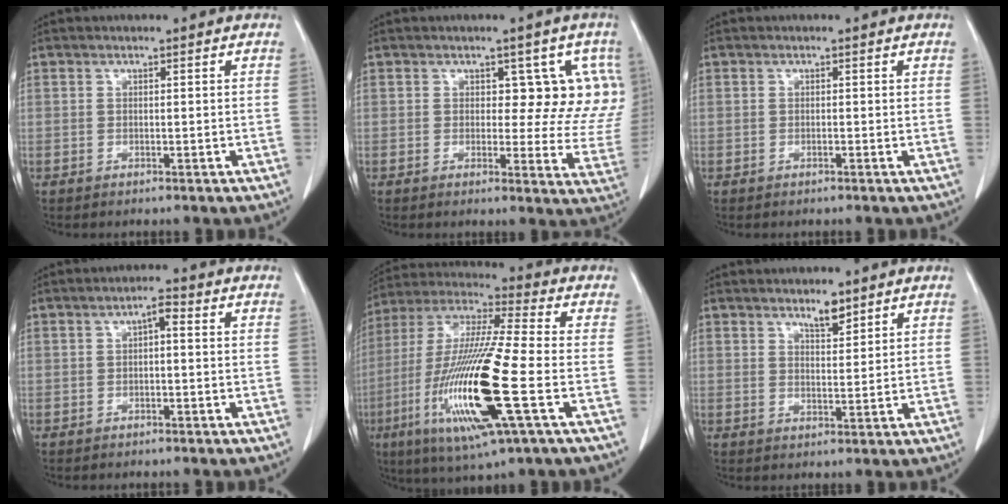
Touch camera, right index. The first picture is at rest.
{"total": 8.9, "force": [3.1, 5.1, 6.6], "torque": [-0.042, 0.003, 0.031]}
{"total": 0.0}
{"total": 2.2, "force": [0.2, 0.7, 2.0], "torque": [-0.034, 0.009, 0.003]}
{"total": 20.6, "force": [-5.8, 1.3, 19.8], "torque": [-0.428, -0.030, -0.111]}
{"total": 2.9, "force": [2.4, 0.8, 1.5], "torque": [-0.030, -0.005, 0.041]}